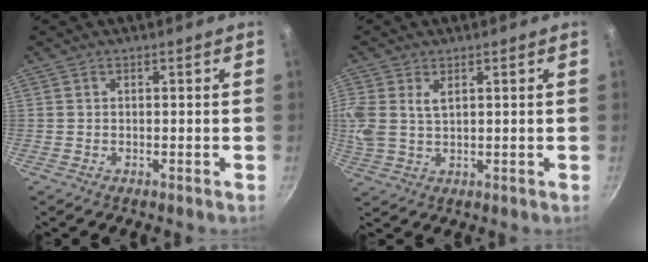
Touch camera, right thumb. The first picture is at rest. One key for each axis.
{"total": 7.9, "fx": 2.7, "fy": 5.0, "fz": 5.5, "tx": -0.126, "ty": 0.006, "tz": 0.058}